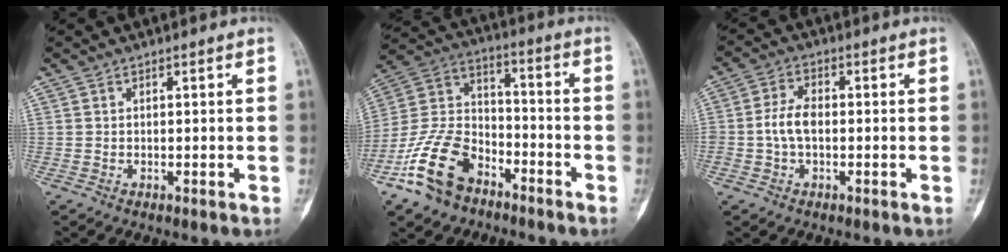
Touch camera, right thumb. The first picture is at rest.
{"total": 15.5, "force": [-9.1, 9.4, 8.3], "torque": [-0.151, 0.069, -0.177]}
{"total": 5.0, "force": [-0.6, 3.0, 4.0], "torque": [-0.084, 0.015, -0.017]}